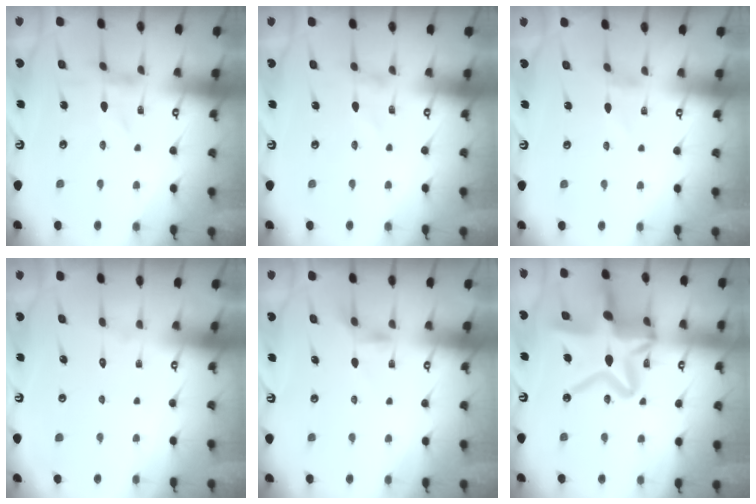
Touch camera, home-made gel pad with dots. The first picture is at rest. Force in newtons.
{"total": 1.1, "press": 1.1, "slide": 0.0}
{"total": 0.8, "press": 0.8, "slide": 0.1}
{"total": 1.8, "press": 1.8, "slide": 0.2}
{"total": 2.3, "press": 2.2, "slide": 0.4}
{"total": 21.8, "press": 21.7, "slide": 2.0}